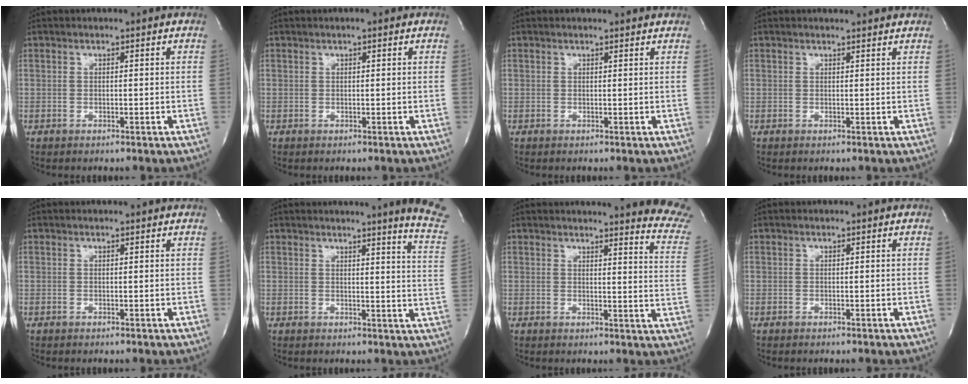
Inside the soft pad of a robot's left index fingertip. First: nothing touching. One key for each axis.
{"total": 1.0, "fx": 0.5, "fy": 0.3, "fz": 0.8, "tx": -0.016, "ty": 0.002, "tz": 0.003}
{"total": 1.7, "fx": 1.7, "fy": 0.0, "fz": 0.2, "tx": -0.011, "ty": -0.001, "tz": 0.016}
{"total": 2.1, "fx": 2.1, "fy": -0.1, "fz": 0.4, "tx": -0.010, "ty": 0.001, "tz": 0.022}
{"total": 0.6, "fx": 0.6, "fy": 0.0, "fz": 0.1, "tx": -0.007, "ty": -0.001, "tz": 0.005}
{"total": 10.4, "fx": 9.5, "fy": -1.4, "fz": 4.2, "tx": -0.041, "ty": -0.089, "tz": 0.080}
{"total": 14.5, "fx": 13.9, "fy": 0.4, "fz": 4.2, "tx": -0.030, "ty": -0.114, "tz": 0.124}
{"total": 0.0}